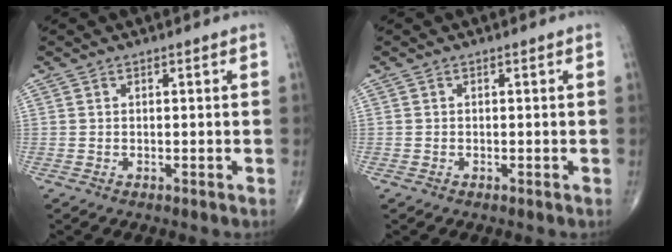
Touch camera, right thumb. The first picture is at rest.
{"total": 0.0}